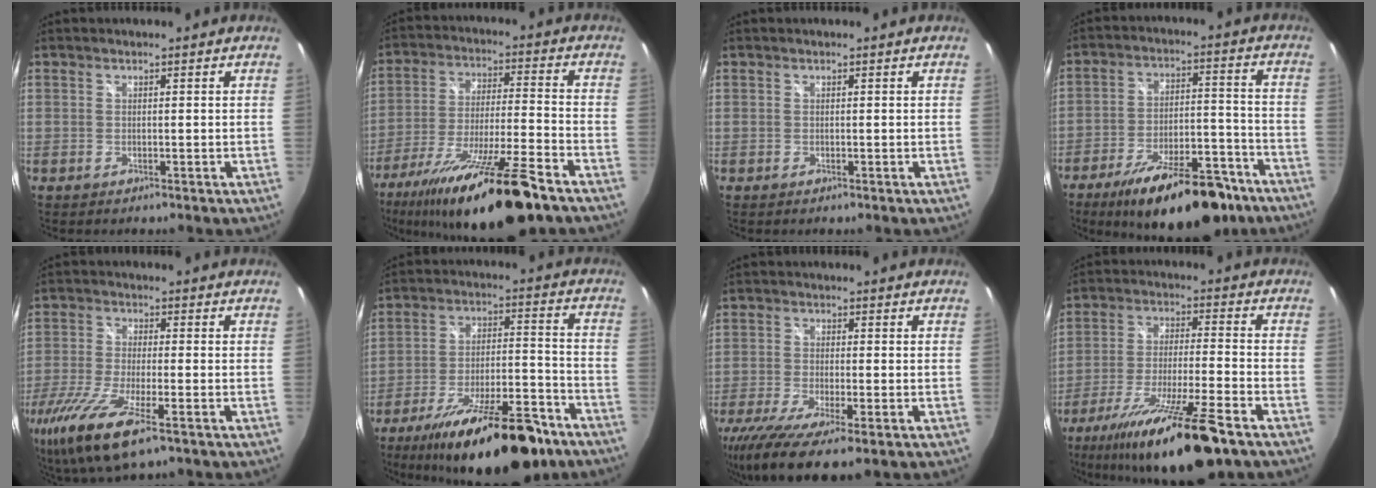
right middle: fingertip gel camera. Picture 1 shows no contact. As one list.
[{"total": 22.2, "force": [-16.1, 1.9, 15.1], "torque": [-0.280, -0.046, -0.267]}, {"total": 0.0}, {"total": 21.0, "force": [-15.3, 7.3, 12.4], "torque": [-0.198, -0.006, -0.216]}, {"total": 15.1, "force": [-8.6, 3.6, 12.0], "torque": [-0.256, -0.056, -0.161]}, {"total": 22.8, "force": [-16.7, 6.7, 14.0], "torque": [-0.233, -0.023, -0.246]}, {"total": 11.7, "force": [-7.4, 2.3, 8.7], "torque": [-0.189, -0.054, -0.131]}, {"total": 19.3, "force": [-13.7, 1.7, 13.5], "torque": [-0.253, -0.044, -0.231]}]